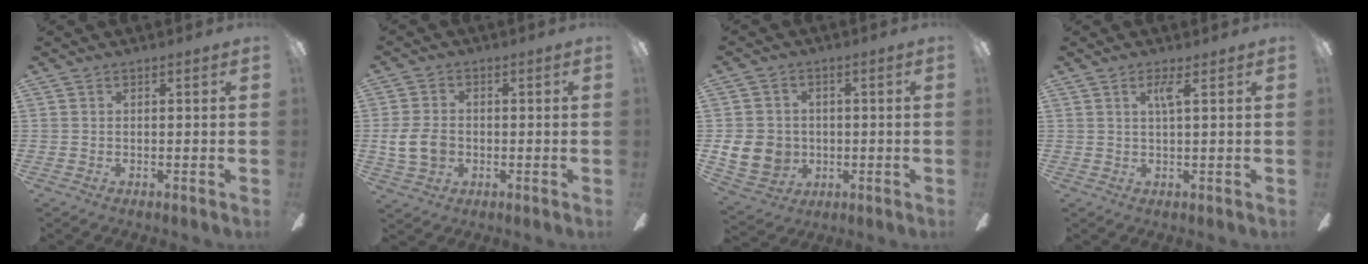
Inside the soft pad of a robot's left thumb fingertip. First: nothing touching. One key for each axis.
{"total": 8.7, "fx": -1.0, "fy": 6.5, "fz": 5.6, "tx": -0.122, "ty": 0.012, "tz": -0.018}
{"total": 9.8, "fx": -1.0, "fy": 8.9, "fz": 4.0, "tx": -0.103, "ty": 0.011, "tz": -0.014}
{"total": 1.4, "fx": 0.9, "fy": 0.1, "fz": 1.1, "tx": -0.018, "ty": -0.002, "tz": 0.012}